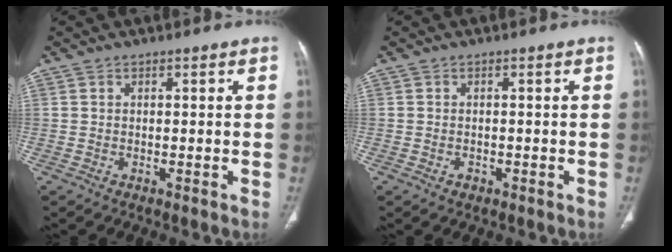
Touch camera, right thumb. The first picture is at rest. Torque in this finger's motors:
{"motor_torque": [-0.37, 0.06, -0.18, 0.18, 0.00]}